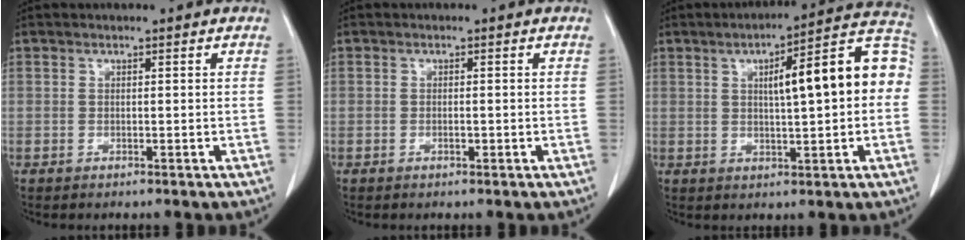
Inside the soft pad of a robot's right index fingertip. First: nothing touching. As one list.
[{"total": 0.6, "force": [-0.2, 0.2, 0.6], "torque": [-0.011, 0.001, 0.000]}, {"total": 13.8, "force": [1.6, 2.6, 13.5], "torque": [-0.181, 0.045, 0.021]}]